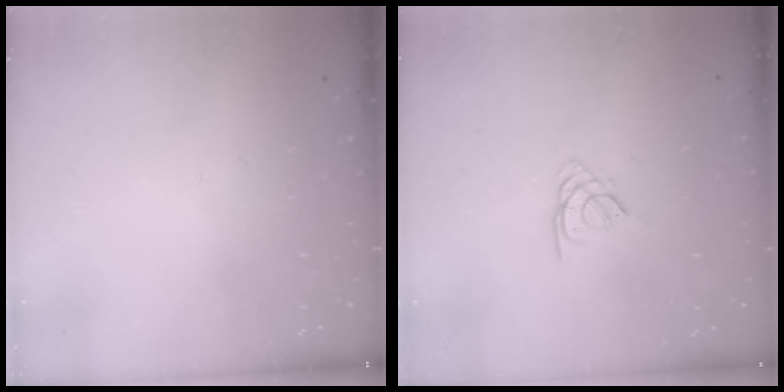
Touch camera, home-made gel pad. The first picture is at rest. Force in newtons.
{"total": 2.3, "press": 2.3, "slide": 0.5}